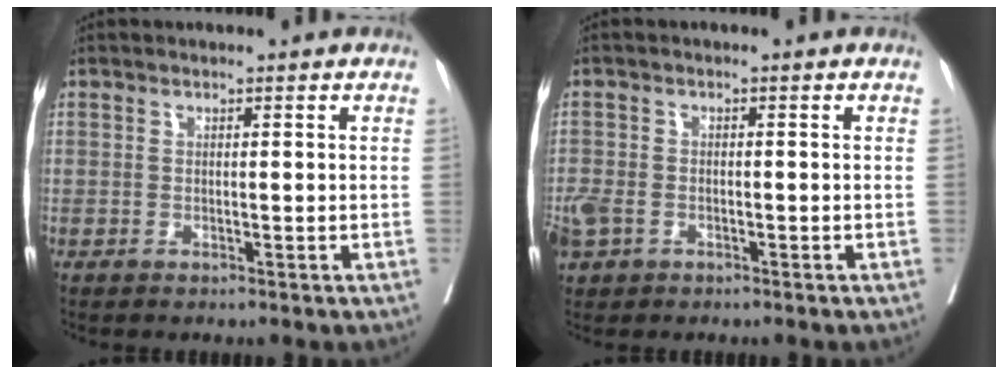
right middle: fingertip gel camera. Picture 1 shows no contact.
{"total": 5.2, "force": [-2.5, 3.6, 2.8], "torque": [-0.076, -0.002, -0.046]}